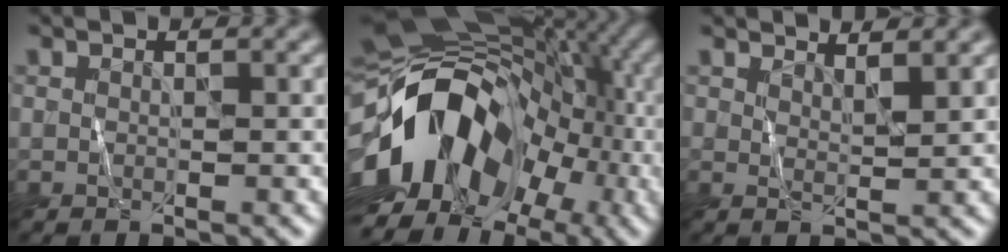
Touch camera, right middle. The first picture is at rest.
{"total": 14.1, "force": [-3.5, 9.8, 9.5], "torque": [-0.156, 0.013, -0.076]}
{"total": 1.6, "force": [1.6, -0.4, -0.2], "torque": [0.005, -0.002, 0.025]}